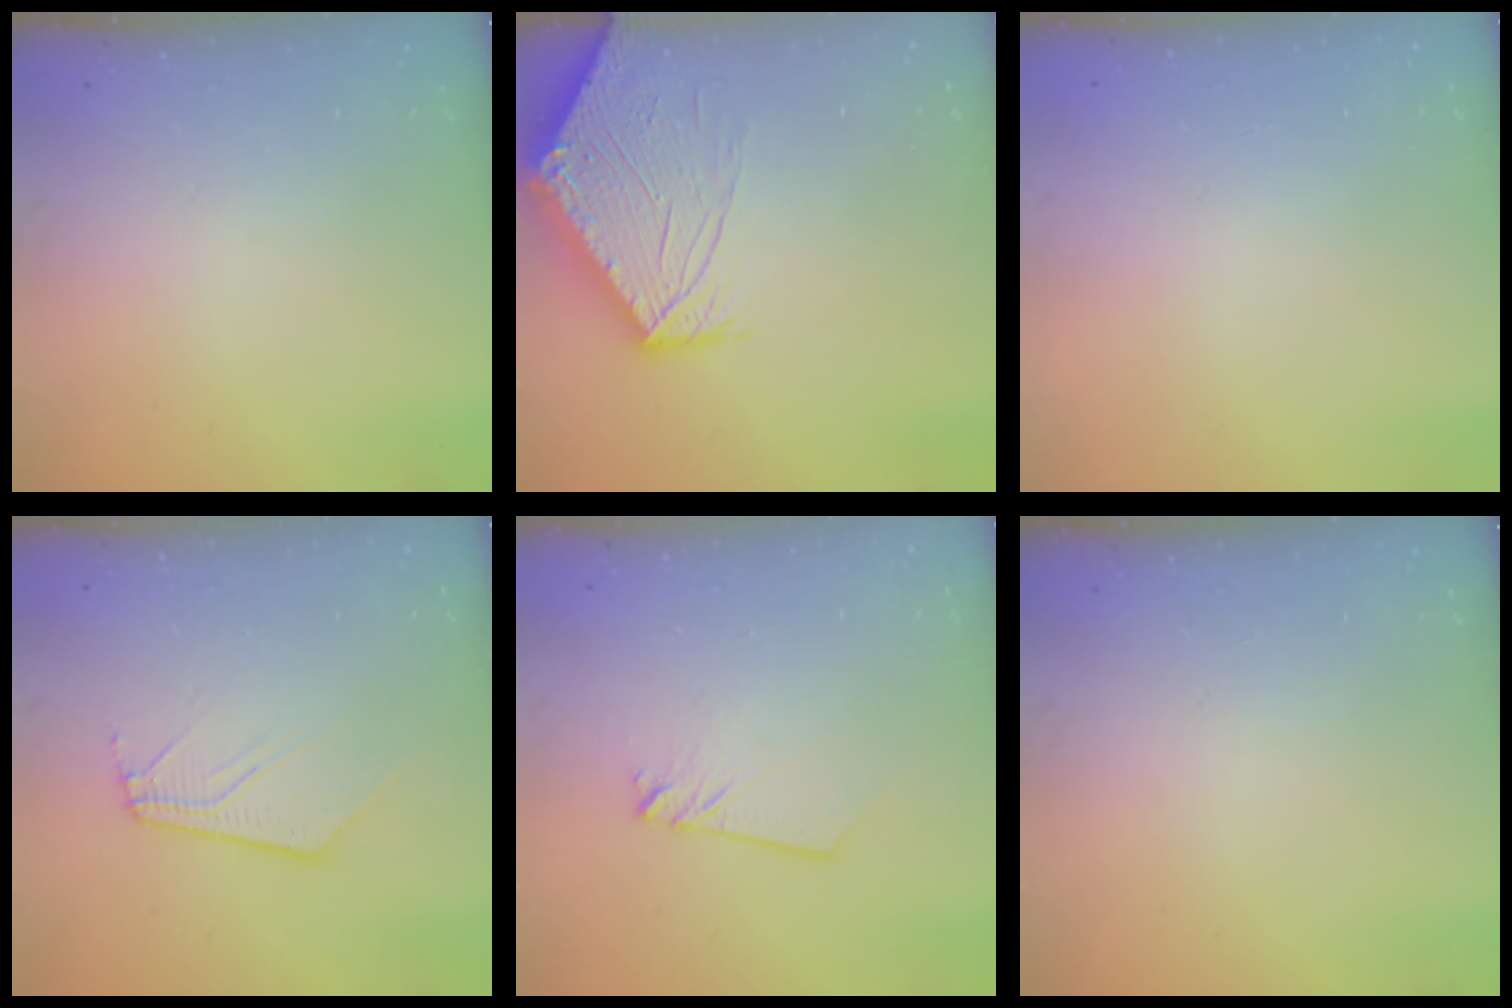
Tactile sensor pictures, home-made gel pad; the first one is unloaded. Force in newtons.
{"total": 11.1, "press": 11.0, "slide": 1.3}
{"total": 0.7, "press": 0.3, "slide": 0.7}
{"total": 5.5, "press": 5.5, "slide": 0.4}
{"total": 2.4, "press": 2.4, "slide": 0.2}
{"total": 0.0}